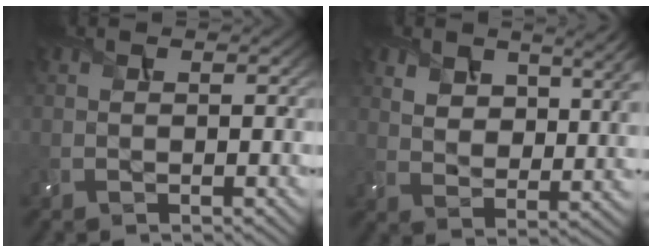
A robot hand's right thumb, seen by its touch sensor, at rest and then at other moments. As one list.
[{"total": 8.2, "force": [4.4, 4.7, 5.0], "torque": [-0.105, -0.008, 0.085]}]